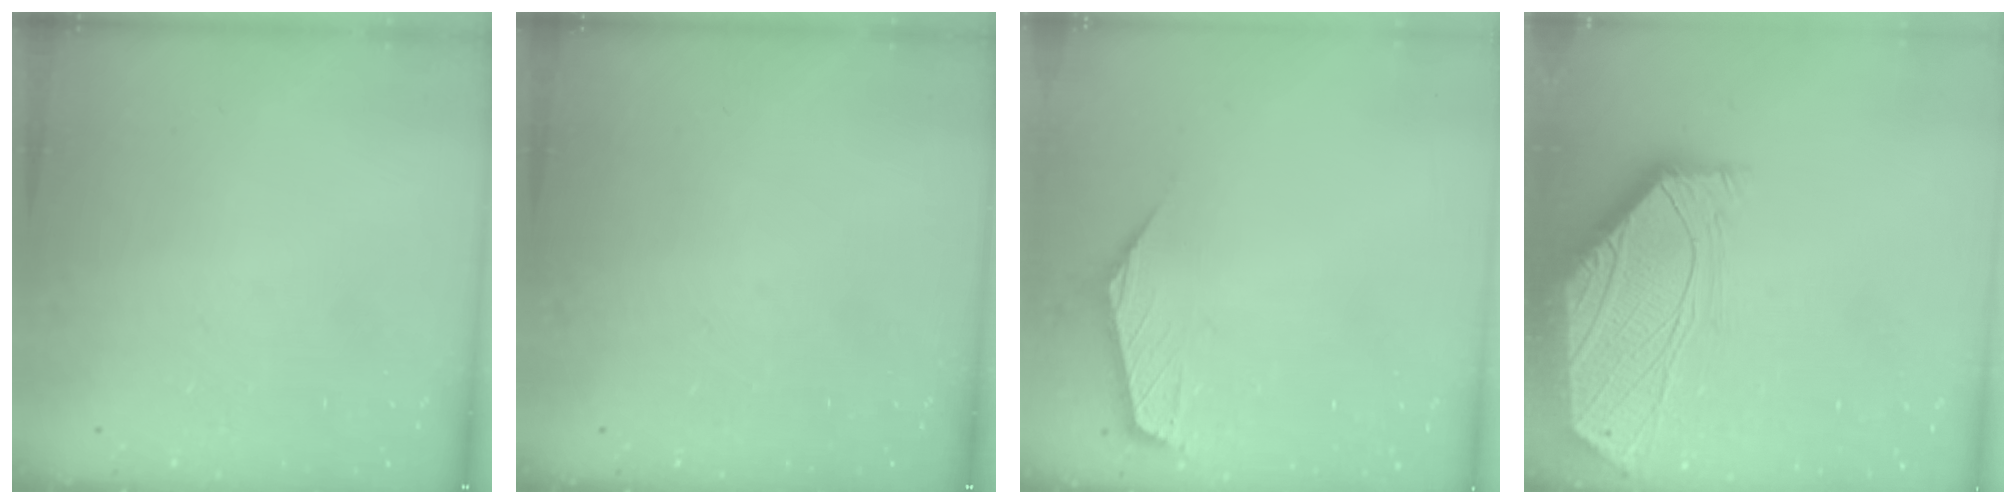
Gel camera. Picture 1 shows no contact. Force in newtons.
{"total": 0.0}
{"total": 0.9, "press": 0.9, "slide": 0.2}
{"total": 0.0}